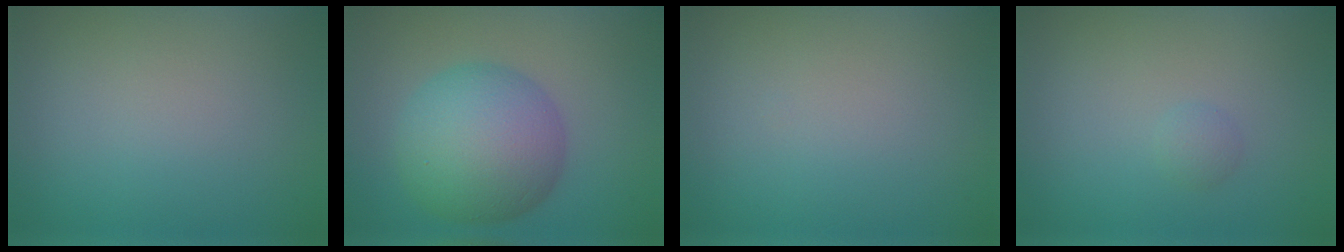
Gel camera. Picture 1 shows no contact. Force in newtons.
{"total": 8.6, "press": 8.6, "slide": 0.1}
{"total": 0.0}
{"total": 0.8, "press": 0.8, "slide": 0.0}